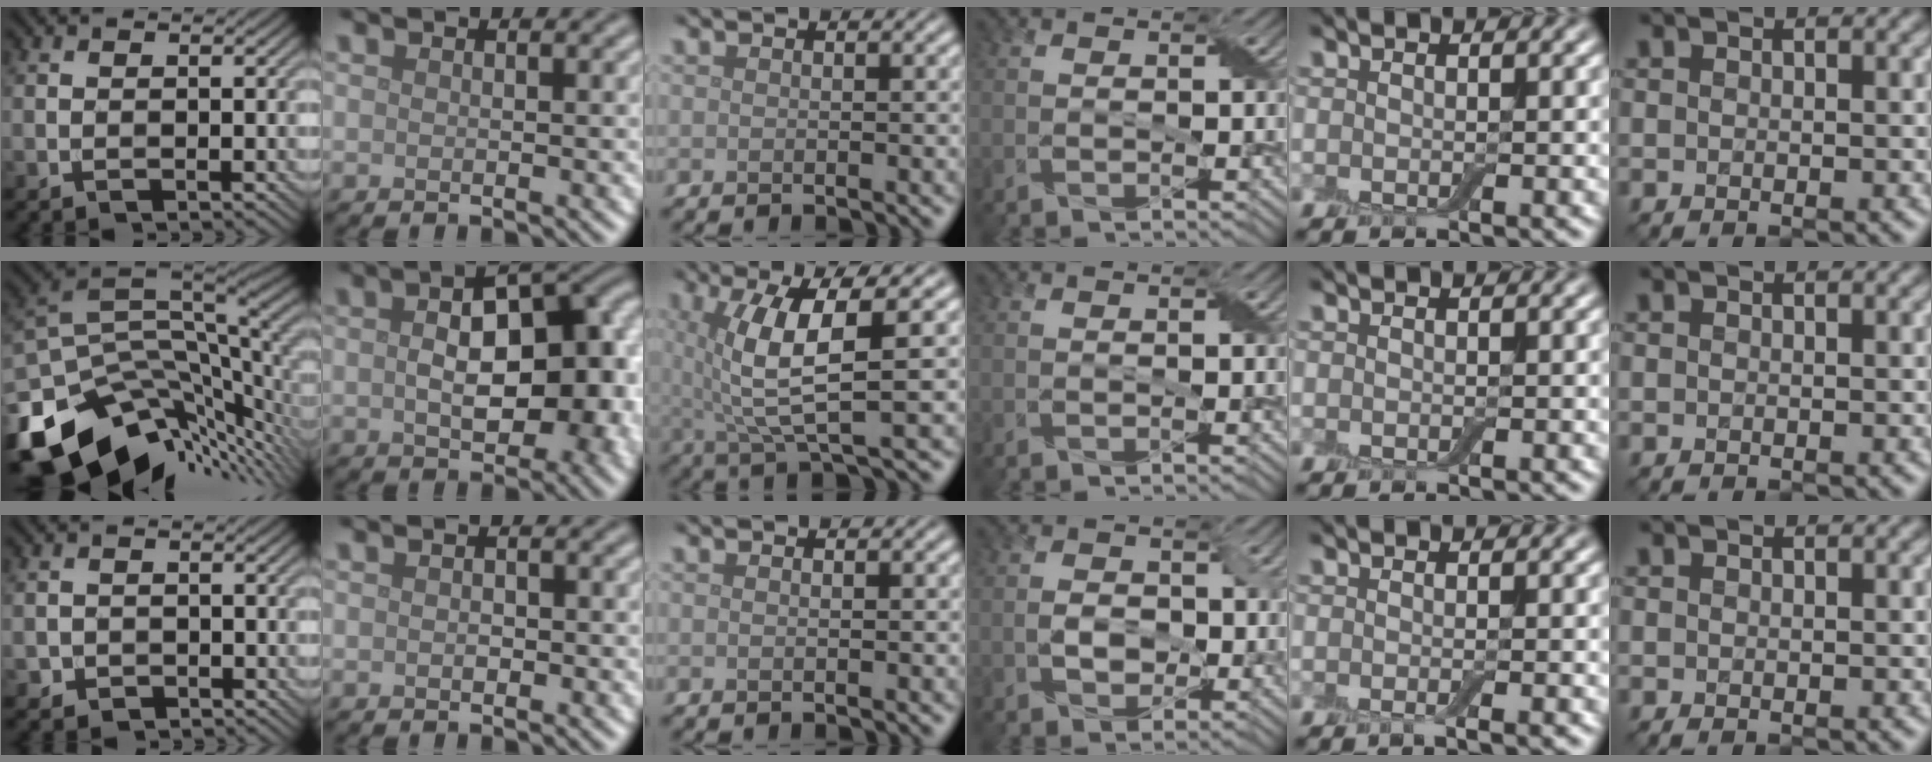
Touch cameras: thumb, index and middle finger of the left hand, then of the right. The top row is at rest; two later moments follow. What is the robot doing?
{"motion": "peel", "object": "aluminum foil"}